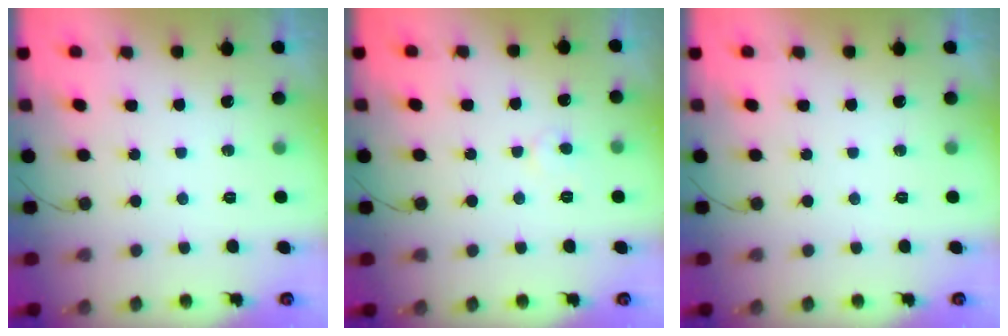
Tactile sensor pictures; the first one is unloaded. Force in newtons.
{"total": 3.3, "press": 3.2, "slide": 0.4}
{"total": 0.0}